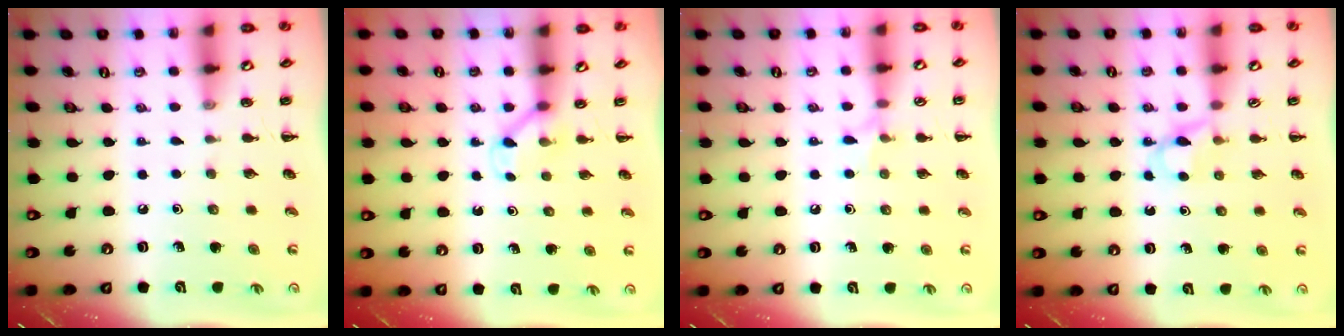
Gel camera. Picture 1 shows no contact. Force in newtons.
{"total": 3.5, "press": 3.4, "slide": 1.0}
{"total": 5.2, "press": 4.9, "slide": 1.9}
{"total": 3.5, "press": 3.3, "slide": 1.3}